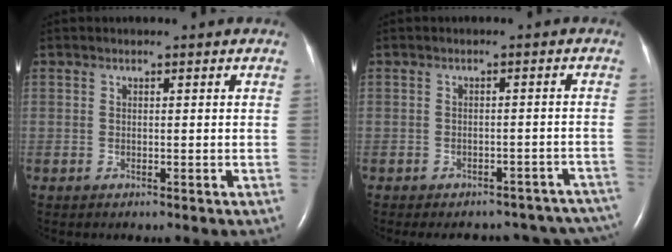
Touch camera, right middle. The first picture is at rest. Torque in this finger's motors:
{"motor_torque": [0.43, -0.53, 0.06, 0.02]}